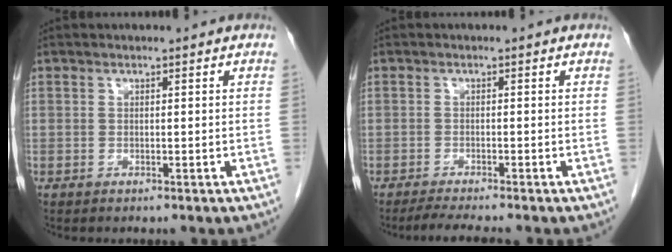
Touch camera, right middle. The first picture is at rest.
{"total": 3.7, "force": [-3.2, -0.3, 1.8], "torque": [-0.035, -0.014, -0.054]}